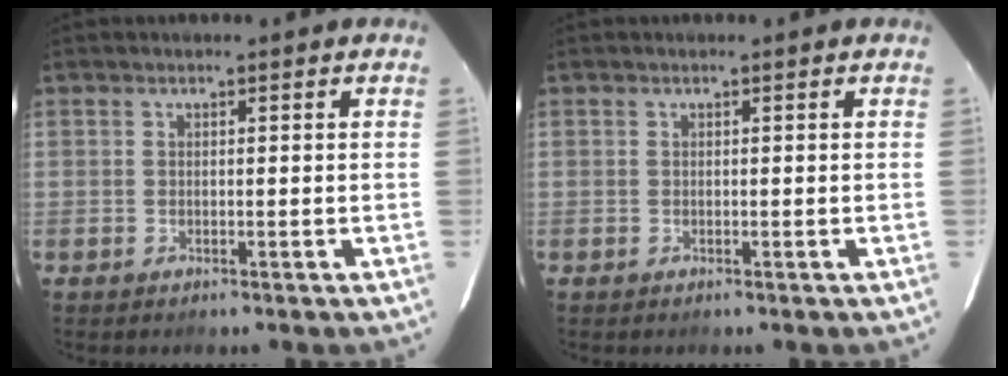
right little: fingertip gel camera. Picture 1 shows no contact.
{"total": 0.0}